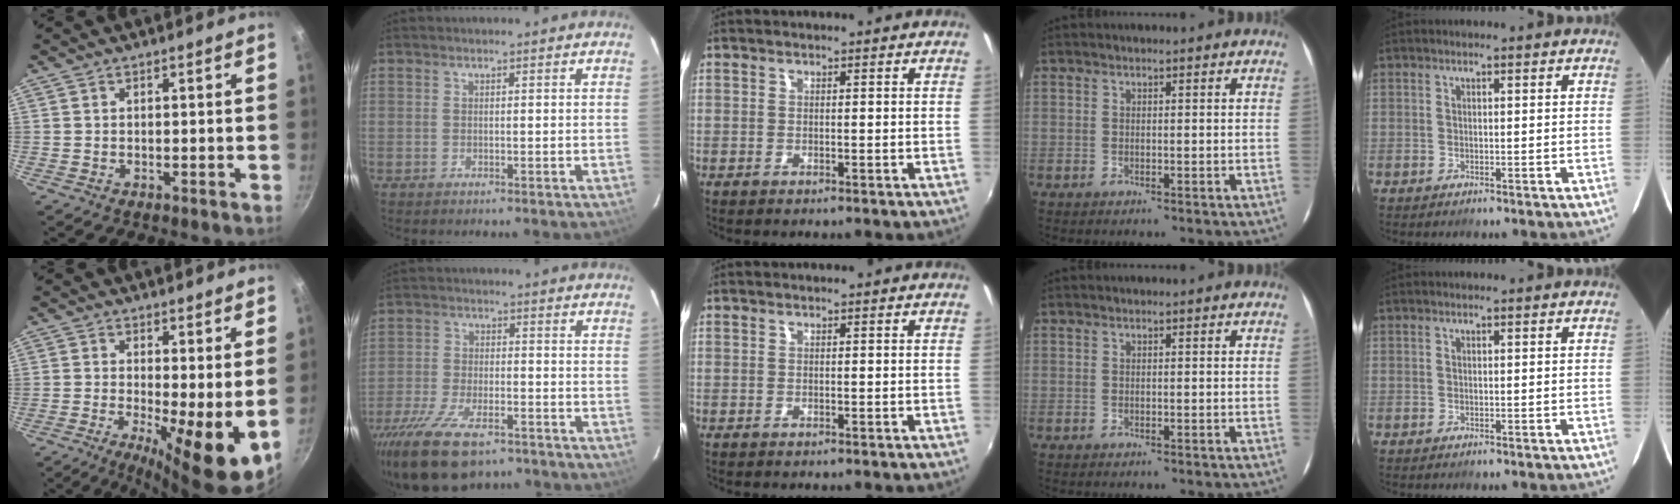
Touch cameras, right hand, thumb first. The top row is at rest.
{"thumb": {"total": 10.5, "force": [-0.8, 2.7, 10.2], "torque": [-0.147, -0.018, -0.011]}, "index": {"total": 16.3, "force": [-11.5, 6.6, 9.5], "torque": [-0.212, -0.037, -0.201]}}